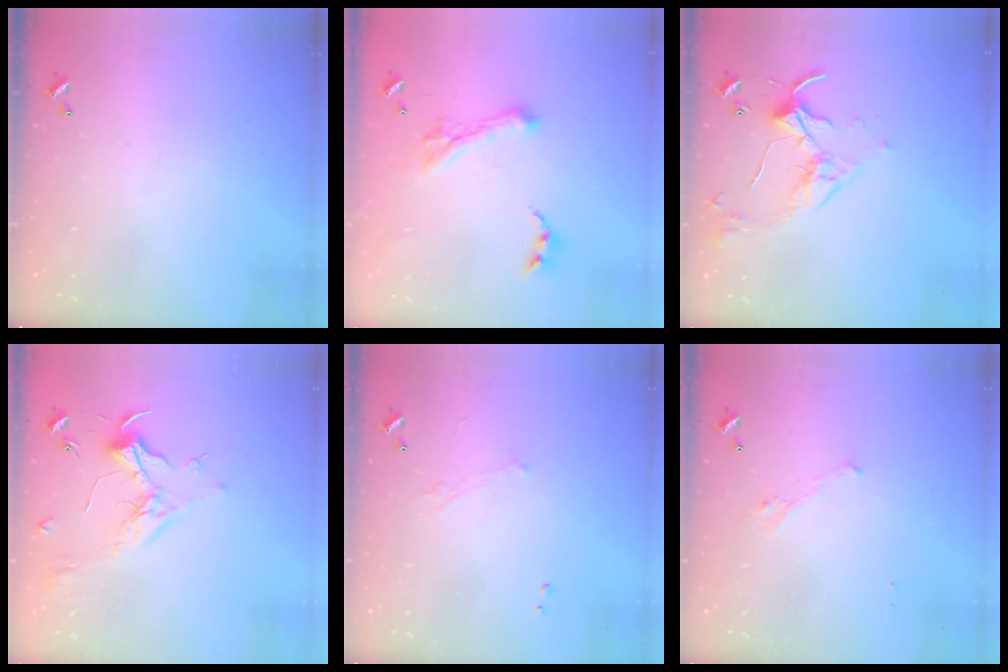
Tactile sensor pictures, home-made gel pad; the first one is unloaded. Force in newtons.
{"total": 2.8, "press": 2.5, "slide": 1.3}
{"total": 3.7, "press": 3.7, "slide": 0.5}
{"total": 2.0, "press": 1.9, "slide": 0.7}
{"total": 0.7, "press": 0.0, "slide": 0.7}
{"total": 0.8, "press": 0.4, "slide": 0.7}